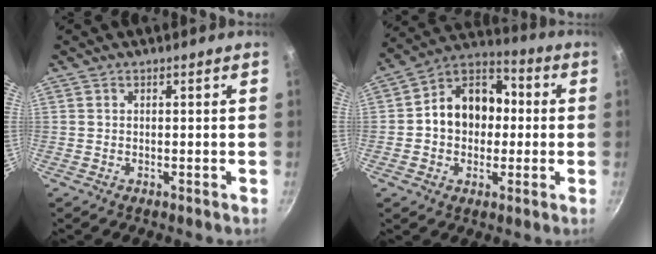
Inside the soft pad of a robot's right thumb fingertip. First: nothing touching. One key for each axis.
{"total": 14.4, "fx": 0.1, "fy": 11.3, "fz": 8.9, "tx": -0.100, "ty": 0.036, "tz": -0.020}